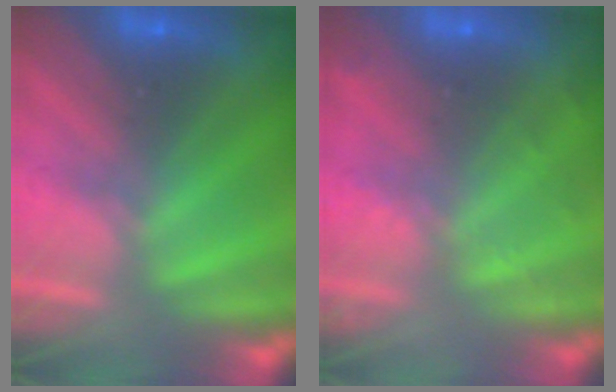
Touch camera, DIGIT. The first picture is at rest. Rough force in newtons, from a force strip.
{"total": 2.1}